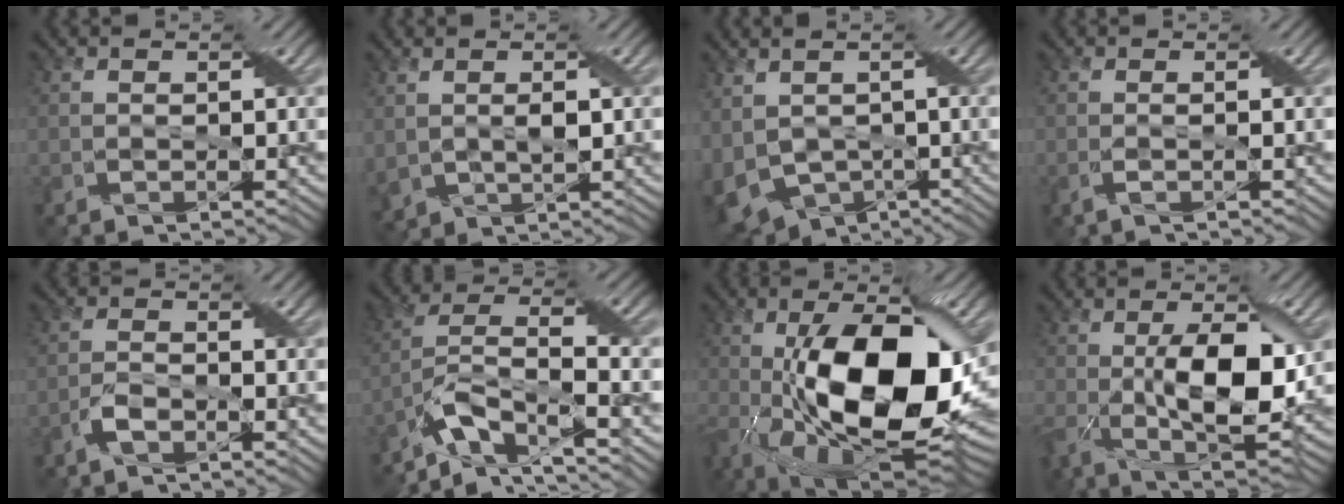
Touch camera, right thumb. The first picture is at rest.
{"total": 3.7, "force": [0.4, 2.2, 3.0], "torque": [-0.078, -0.004, 0.013]}
{"total": 8.3, "force": [-1.8, 5.5, 5.9], "torque": [-0.153, -0.028, -0.030]}
{"total": 1.3, "force": [-0.3, 0.0, 1.3], "torque": [-0.029, 0.004, -0.008]}
{"total": 2.5, "force": [-1.8, 0.8, 1.6], "torque": [-0.037, 0.007, -0.041]}
{"total": 9.1, "force": [-5.1, 2.6, 7.1], "torque": [-0.133, 0.008, -0.112]}
{"total": 19.0, "force": [-1.6, 9.2, 16.5], "torque": [-0.291, -0.023, -0.020]}
{"total": 11.3, "force": [-0.4, 5.0, 10.1], "torque": [-0.193, -0.018, 0.004]}